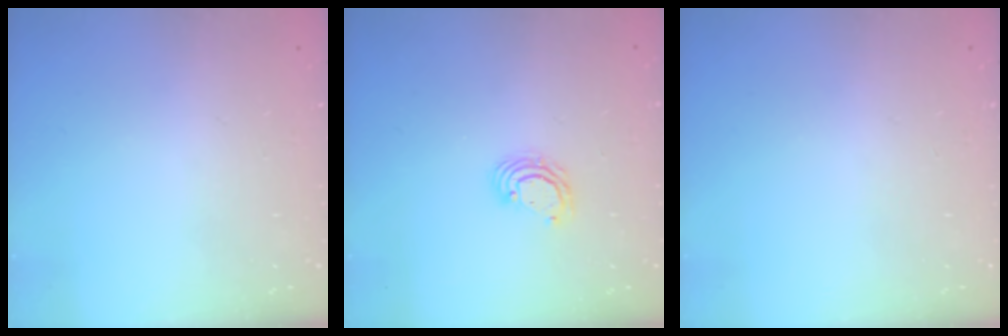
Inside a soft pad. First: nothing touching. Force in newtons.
{"total": 4.3, "press": 4.3, "slide": 0.1}
{"total": 0.0}